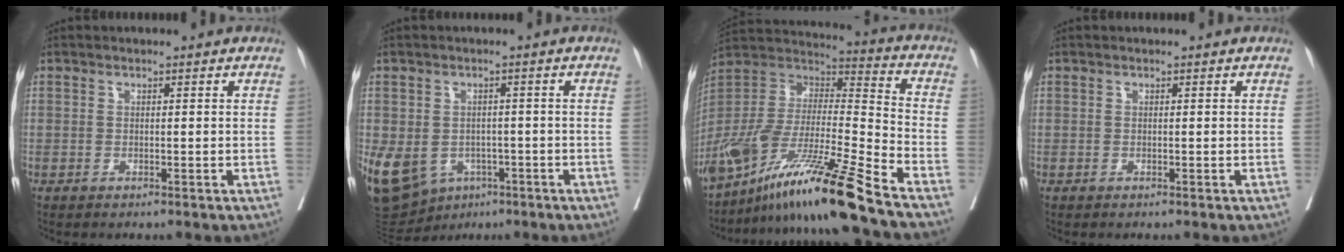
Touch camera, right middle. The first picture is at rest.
{"total": 16.5, "force": [-6.6, 13.0, 7.7], "torque": [-0.206, 0.000, -0.086]}
{"total": 22.3, "force": [-16.7, -0.8, 14.8], "torque": [-0.307, -0.035, -0.313]}
{"total": 0.0}